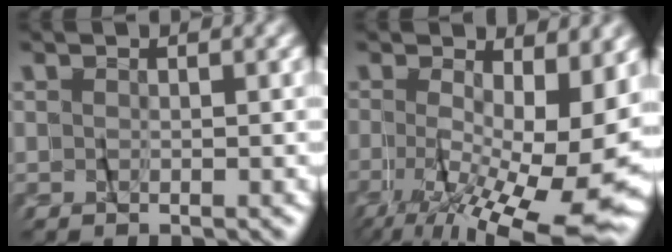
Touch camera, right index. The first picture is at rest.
{"total": 8.6, "force": [-3.0, 2.0, 7.8], "torque": [-0.099, -0.043, -0.025]}